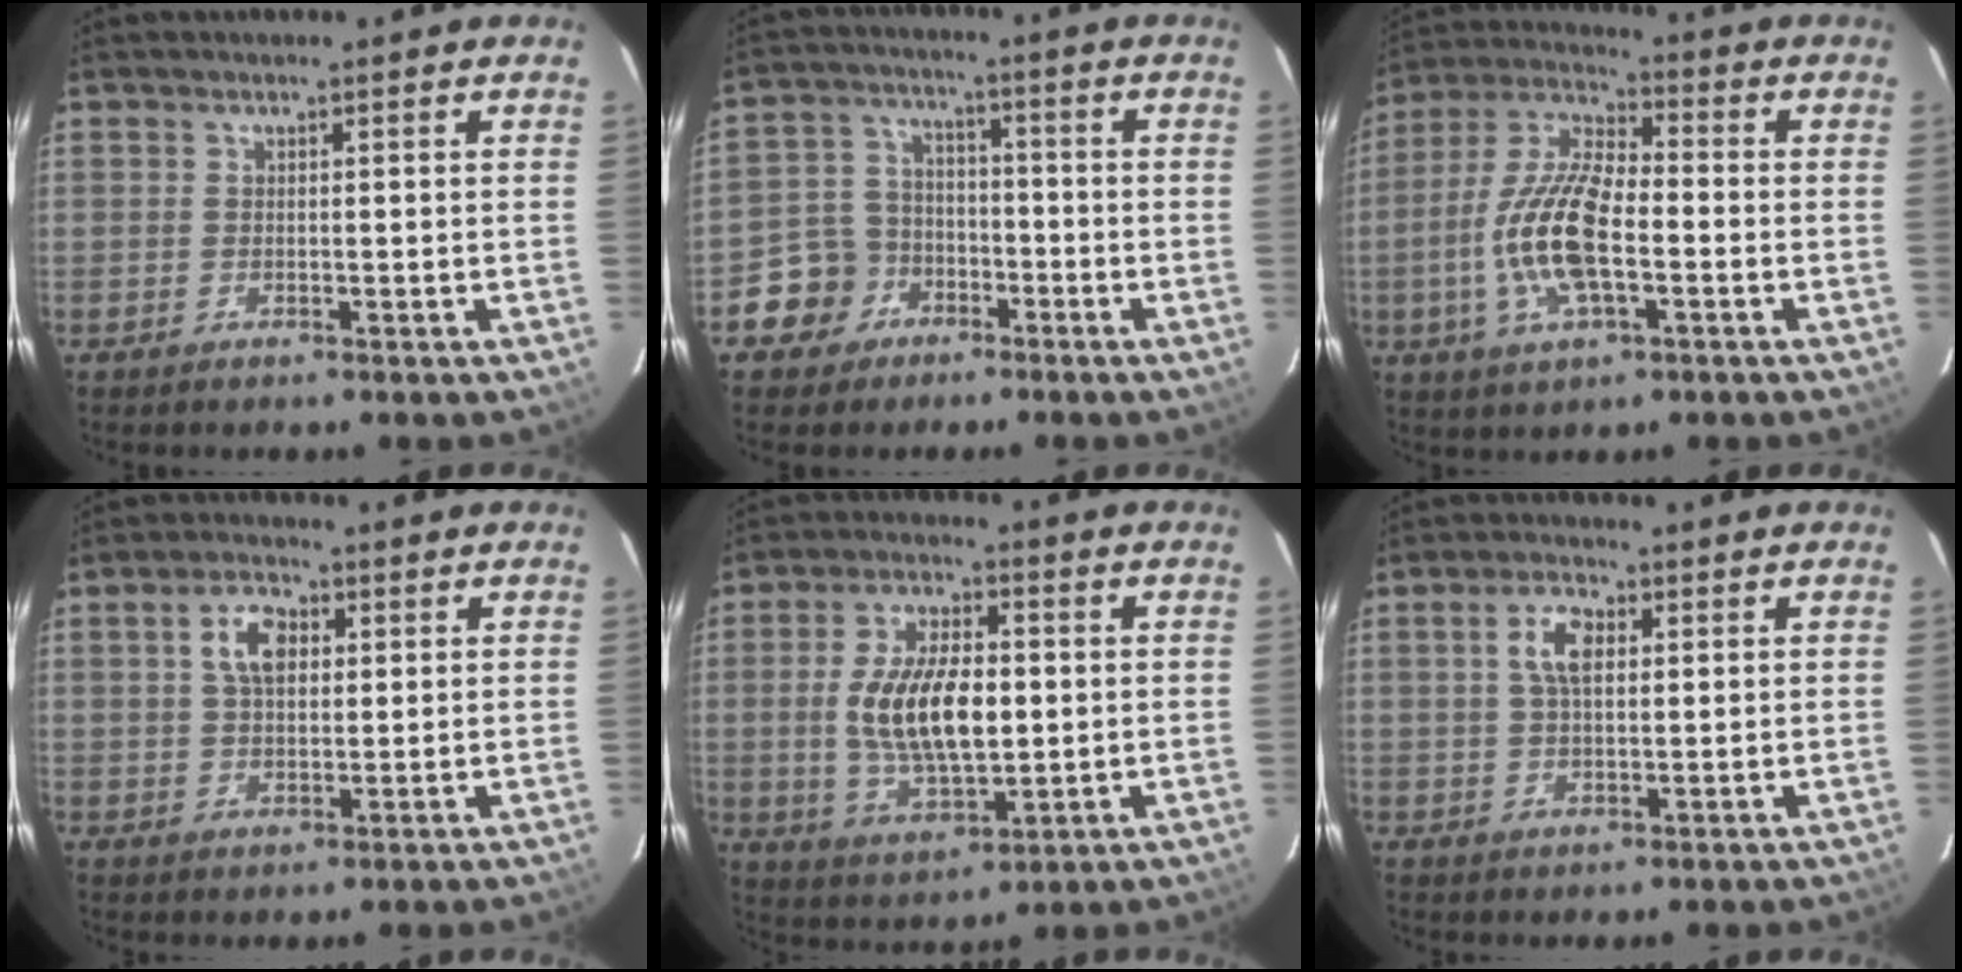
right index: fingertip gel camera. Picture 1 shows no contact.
{"total": 8.0, "force": [-4.3, 6.6, 1.2], "torque": [-0.049, 0.032, -0.070]}
{"total": 14.9, "force": [-3.1, 5.7, 13.4], "torque": [-0.279, 0.002, -0.064]}
{"total": 6.1, "force": [1.8, 3.6, 4.5], "torque": [-0.082, 0.016, 0.033]}
{"total": 14.1, "force": [0.1, 6.5, 12.5], "torque": [-0.241, 0.000, 0.009]}
{"total": 5.5, "force": [1.5, 2.8, 4.4], "torque": [-0.083, 0.013, 0.029]}